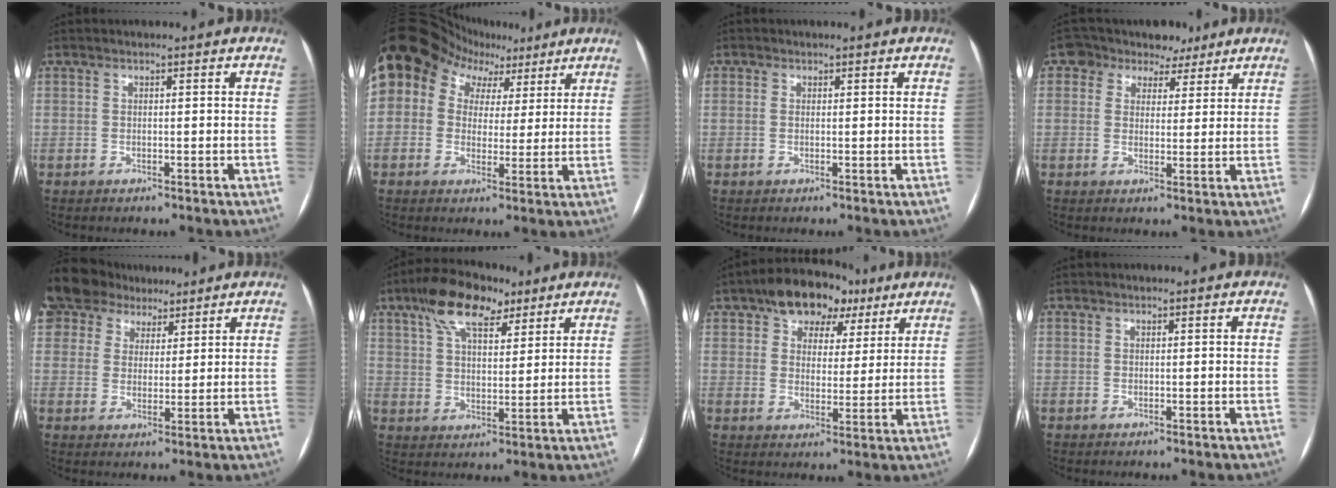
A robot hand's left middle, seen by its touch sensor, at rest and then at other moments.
{"total": 16.5, "force": [8.0, 12.3, 7.6], "torque": [-0.149, 0.081, 0.133]}
{"total": 1.0, "force": [0.2, 0.8, 0.6], "torque": [-0.020, 0.006, 0.005]}
{"total": 7.1, "force": [5.1, 4.8, 1.1], "torque": [-0.007, 0.019, 0.068]}
{"total": 14.8, "force": [10.1, 10.1, 4.1], "torque": [-0.121, 0.047, 0.186]}
{"total": 11.5, "force": [7.3, 4.8, 7.5], "torque": [-0.140, 0.027, 0.130]}
{"total": 10.6, "force": [6.4, 6.7, 5.1], "torque": [-0.071, 0.033, 0.098]}
{"total": 0.0}